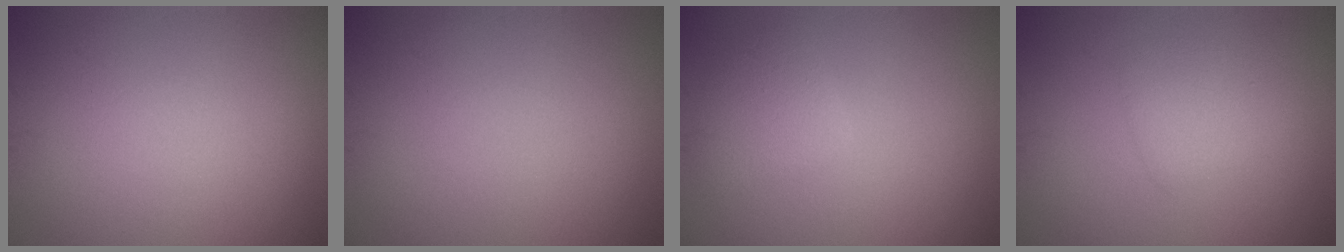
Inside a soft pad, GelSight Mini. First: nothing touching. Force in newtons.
{"total": 0.0}
{"total": 2.4, "press": 2.4, "slide": 0.3}
{"total": 2.0, "press": 2.0, "slide": 0.2}